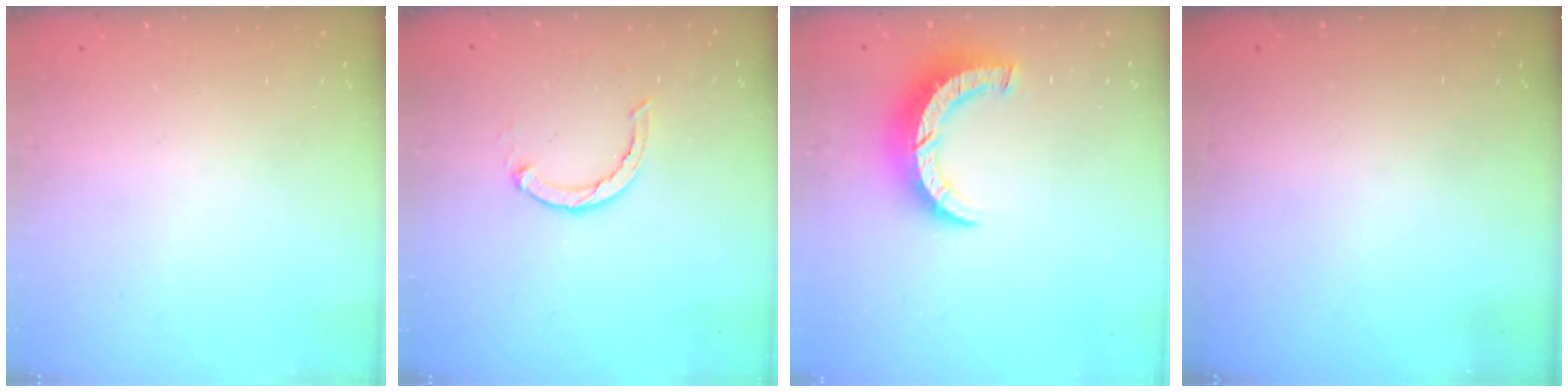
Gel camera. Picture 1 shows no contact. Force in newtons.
{"total": 2.1, "press": 2.0, "slide": 0.4}
{"total": 8.0, "press": 7.9, "slide": 0.9}
{"total": 0.0}